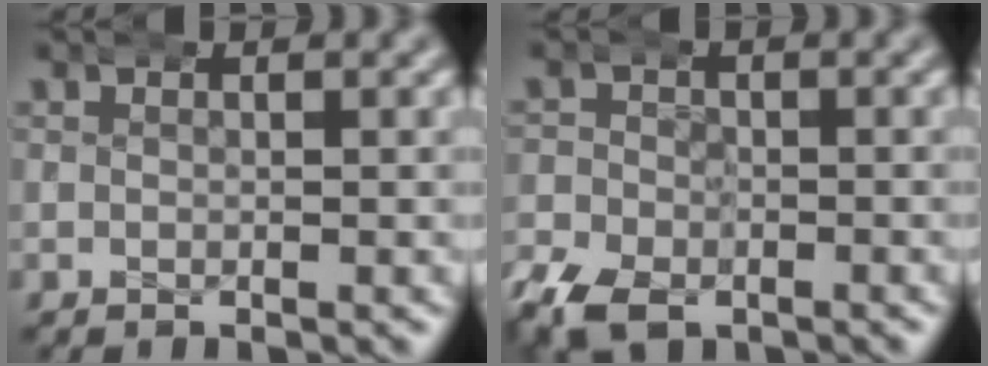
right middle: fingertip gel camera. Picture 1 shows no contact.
{"total": 4.7, "force": [-3.2, 3.0, 1.7], "torque": [-0.024, -0.014, -0.048]}